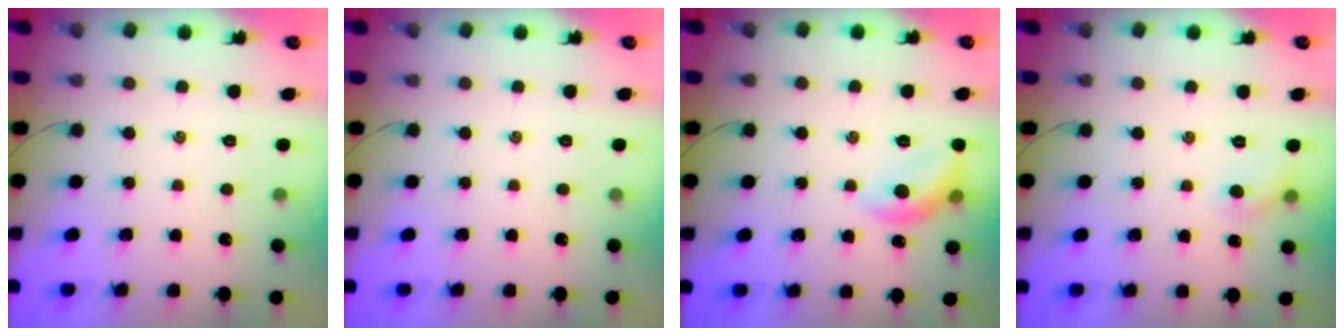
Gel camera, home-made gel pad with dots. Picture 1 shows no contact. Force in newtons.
{"total": 0.0}
{"total": 10.1, "press": 10.1, "slide": 0.2}
{"total": 4.7, "press": 4.5, "slide": 1.2}